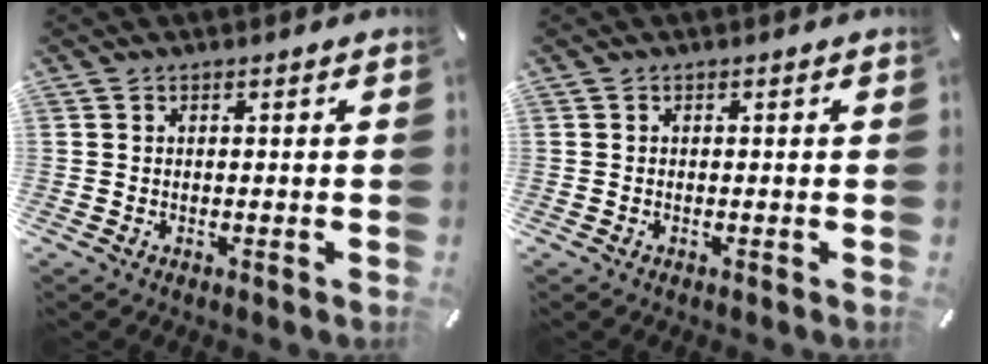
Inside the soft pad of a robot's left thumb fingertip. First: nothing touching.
{"total": 0.0}